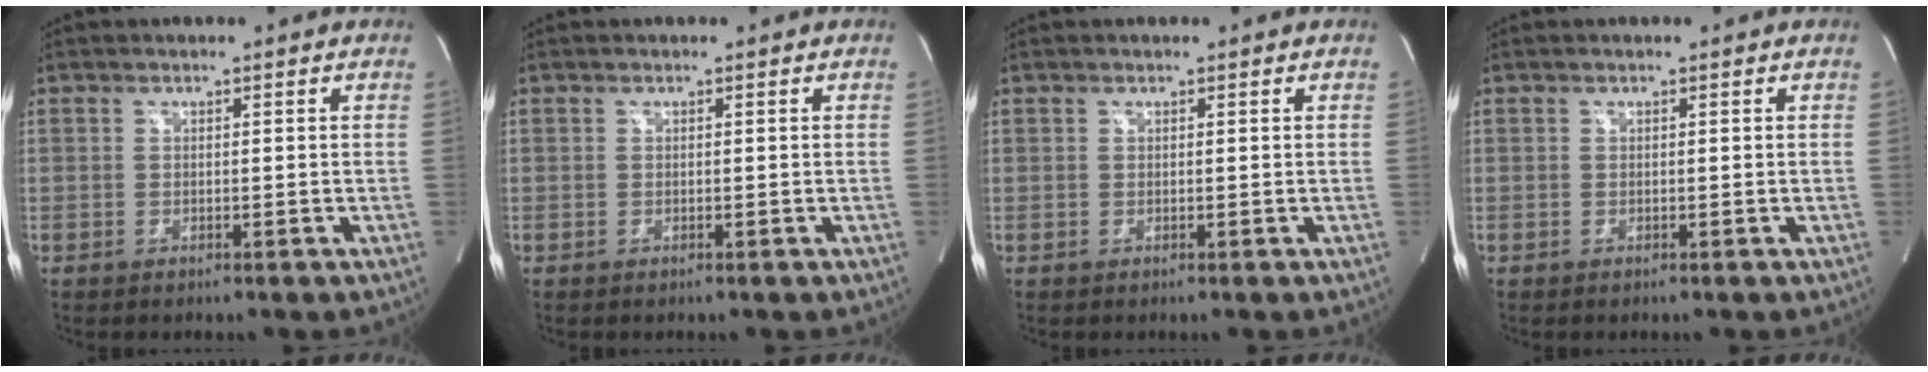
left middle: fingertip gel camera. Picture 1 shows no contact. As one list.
[{"total": 0.0}, {"total": 0.0}, {"total": 0.0}]